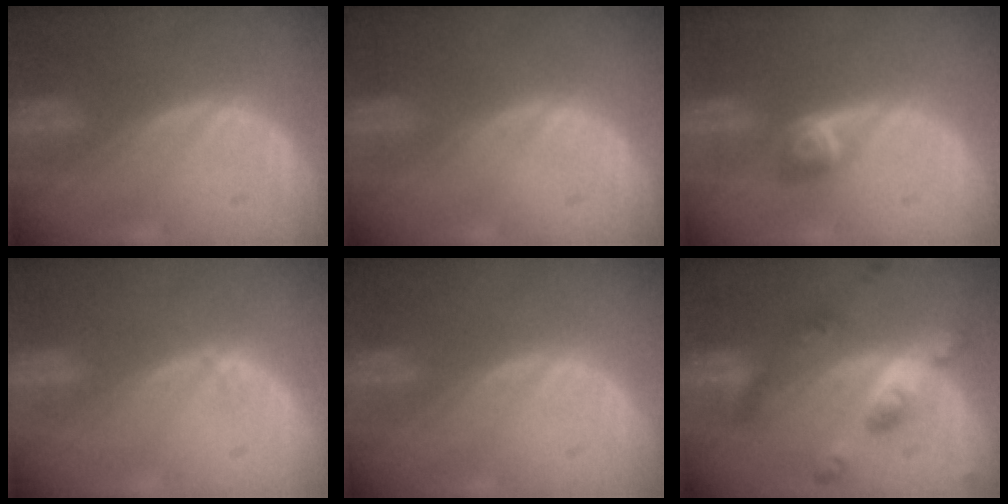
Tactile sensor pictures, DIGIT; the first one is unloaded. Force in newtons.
{"total": 0.0}
{"total": 2.8, "press": 2.5, "slide": 1.3}
{"total": 0.6, "press": 0.4, "slide": 0.3}
{"total": 0.0}
{"total": 7.5, "press": 7.5, "slide": 0.6}